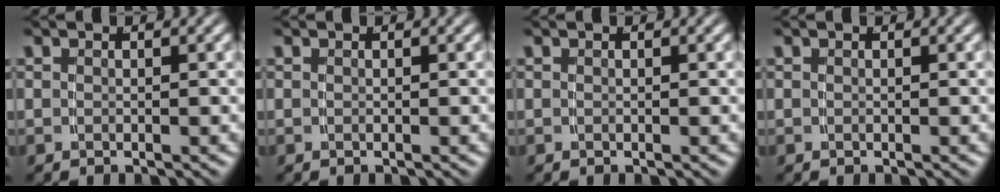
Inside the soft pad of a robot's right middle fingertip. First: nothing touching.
{"total": 0.0}
{"total": 0.0}
{"total": 0.0}